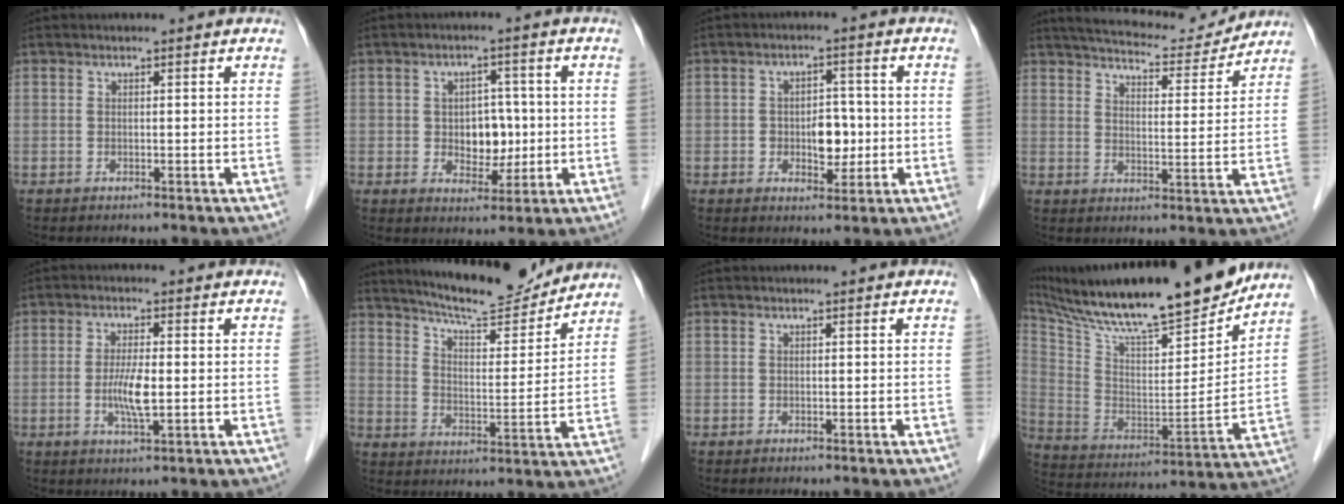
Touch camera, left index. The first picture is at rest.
{"total": 5.6, "force": [-0.2, 4.0, 3.9], "torque": [-0.057, 0.012, 0.006]}
{"total": 5.0, "force": [-0.7, 3.1, 3.9], "torque": [-0.056, 0.009, -0.005]}
{"total": 13.3, "force": [12.4, 2.4, 4.0], "torque": [-0.058, 0.004, 0.171]}
{"total": 4.8, "force": [-0.6, 0.8, 4.7], "torque": [-0.098, -0.008, -0.009]}
{"total": 13.7, "force": [12.9, 1.7, 4.4], "torque": [-0.073, -0.007, 0.195]}
{"total": 0.0}
{"total": 26.4, "force": [22.2, 3.7, 13.9], "torque": [-0.257, -0.013, 0.351]}